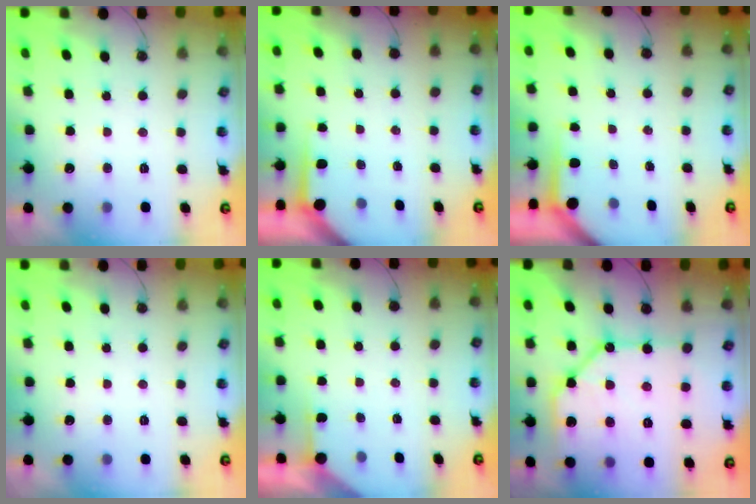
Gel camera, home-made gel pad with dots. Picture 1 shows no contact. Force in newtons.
{"total": 3.4, "press": 3.3, "slide": 0.3}
{"total": 3.4, "press": 3.4, "slide": 0.3}
{"total": 0.0}
{"total": 2.7, "press": 2.7, "slide": 0.3}
{"total": 16.0, "press": 15.9, "slide": 1.5}